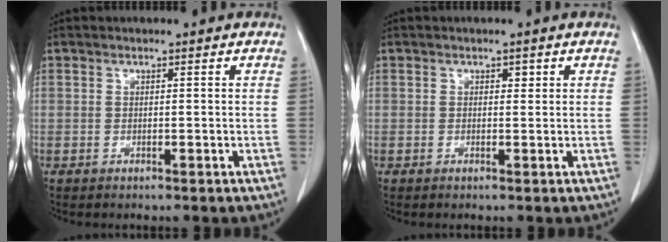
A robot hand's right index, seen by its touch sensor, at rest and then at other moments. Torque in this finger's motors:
{"motor_torque": [0.01, -0.01, 0.01, 0.00]}